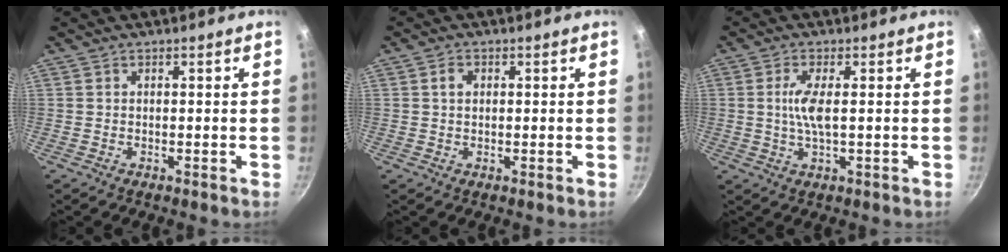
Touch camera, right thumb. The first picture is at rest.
{"total": 2.1, "force": [0.5, 1.6, 1.3], "torque": [-0.017, 0.005, 0.007]}
{"total": 5.1, "force": [0.5, 1.4, 4.9], "torque": [-0.109, 0.000, 0.010]}